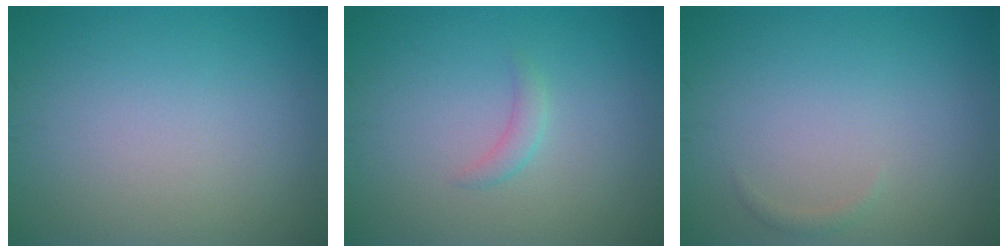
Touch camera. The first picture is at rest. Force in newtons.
{"total": 1.2, "press": 1.1, "slide": 0.0}
{"total": 0.6, "press": 0.6, "slide": 0.0}